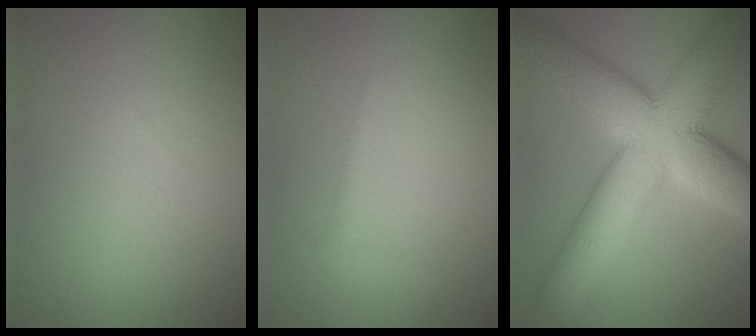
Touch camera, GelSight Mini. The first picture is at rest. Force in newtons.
{"total": 0.9, "press": 0.9, "slide": 0.0}
{"total": 12.1, "press": 12.1, "slide": 0.6}